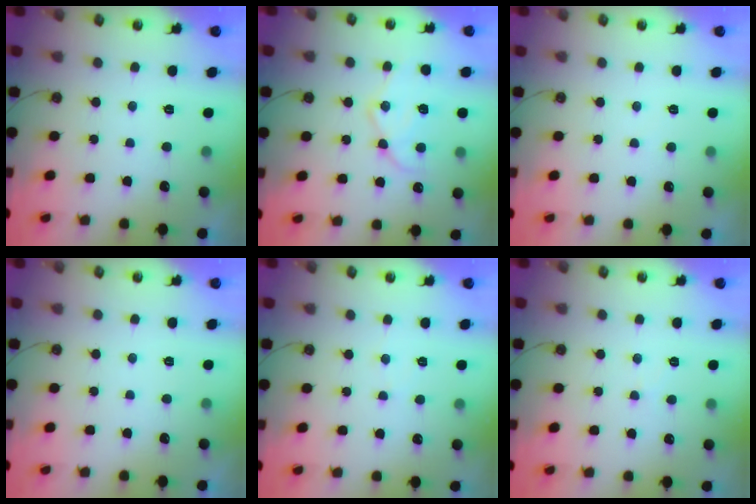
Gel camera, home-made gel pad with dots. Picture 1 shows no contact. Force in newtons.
{"total": 13.8, "press": 13.7, "slide": 1.0}
{"total": 2.5, "press": 2.5, "slide": 0.4}
{"total": 0.0}
{"total": 3.1, "press": 3.1, "slide": 0.5}
{"total": 3.9, "press": 3.8, "slide": 0.6}